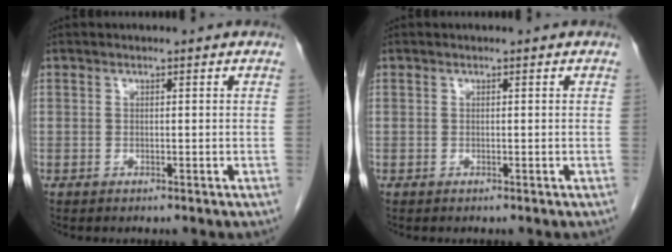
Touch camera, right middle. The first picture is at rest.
{"total": 0.0}